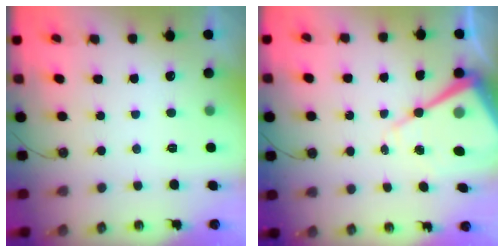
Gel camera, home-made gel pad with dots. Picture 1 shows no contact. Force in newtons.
{"total": 14.4, "press": 14.4, "slide": 1.3}